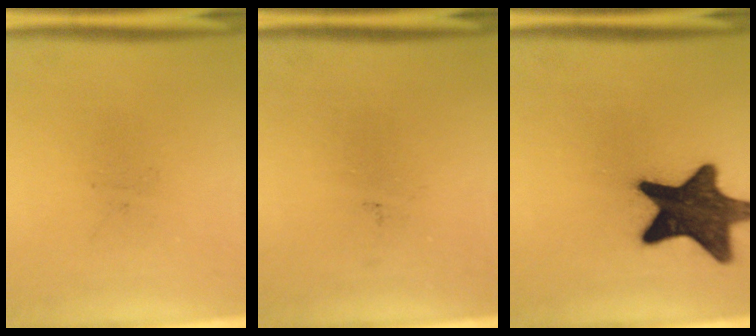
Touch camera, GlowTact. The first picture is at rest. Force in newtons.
{"total": 0.0}
{"total": 16.1}